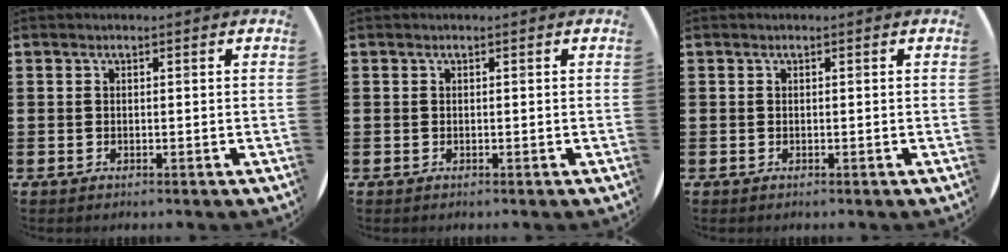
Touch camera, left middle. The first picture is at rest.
{"total": 0.0}
{"total": 0.0}